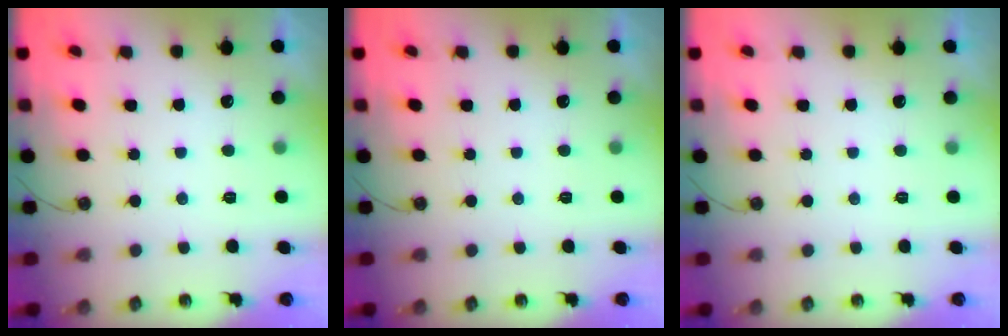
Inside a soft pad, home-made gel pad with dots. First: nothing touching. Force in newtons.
{"total": 0.0}
{"total": 0.0}